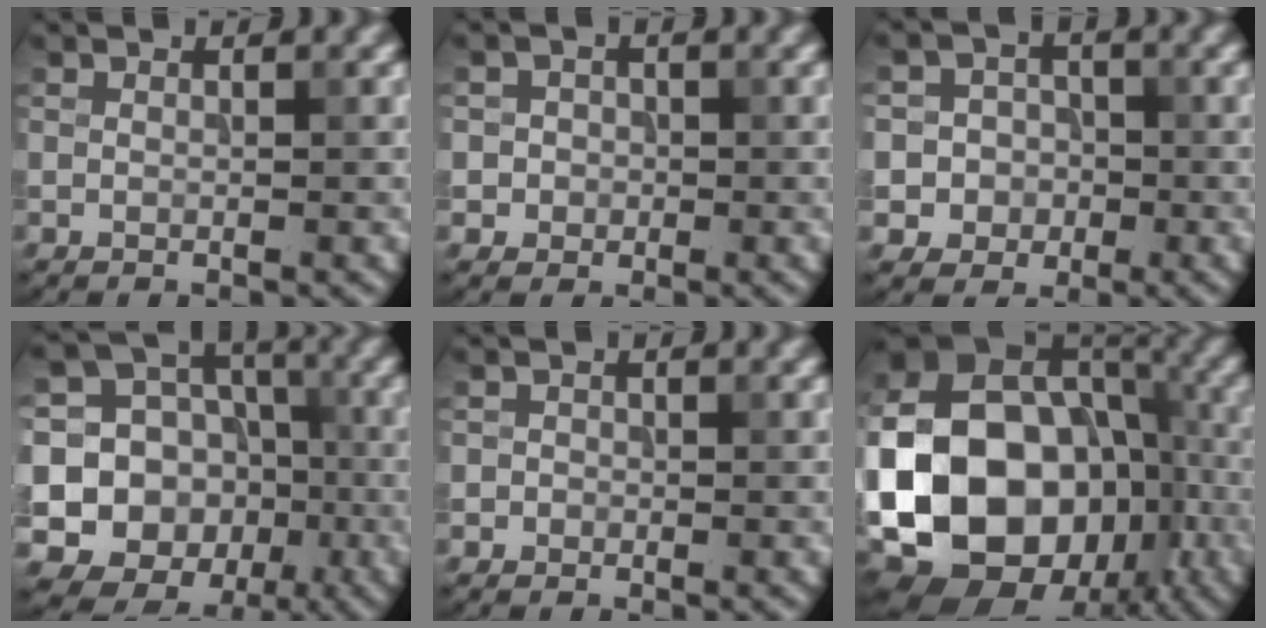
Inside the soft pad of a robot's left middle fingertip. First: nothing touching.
{"total": 2.2, "force": [-0.2, 2.1, 0.4], "torque": [0.015, 0.002, -0.009]}
{"total": 4.6, "force": [-0.9, 4.5, 0.8], "torque": [0.007, 0.016, -0.040]}
{"total": 15.2, "force": [-2.2, 14.4, 4.4], "torque": [-0.120, 0.000, -0.031]}
{"total": 0.8, "force": [-0.2, 0.8, 0.0], "torque": [0.011, -0.002, -0.007]}
{"total": 20.1, "force": [-4.9, 15.7, 11.4], "torque": [-0.219, -0.009, -0.082]}